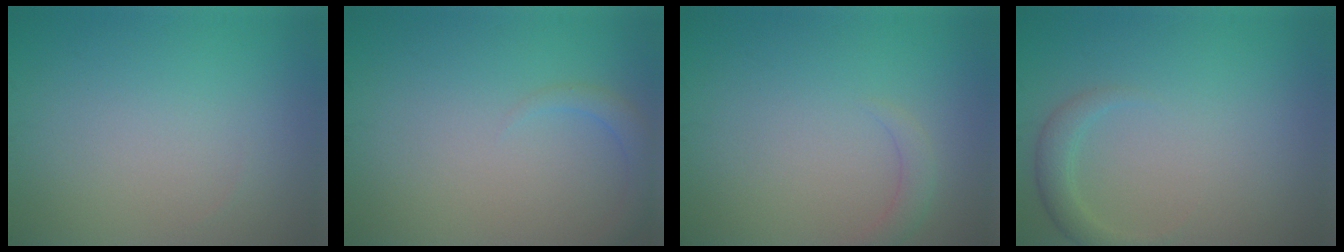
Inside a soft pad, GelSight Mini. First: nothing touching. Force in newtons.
{"total": 1.6, "press": 1.6, "slide": 0.2}
{"total": 1.4, "press": 1.4, "slide": 0.2}
{"total": 1.9, "press": 1.9, "slide": 0.1}